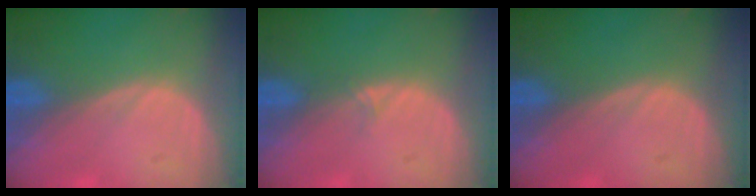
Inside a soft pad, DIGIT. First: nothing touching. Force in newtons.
{"total": 0.9, "press": 0.6, "slide": 0.7}
{"total": 0.0}